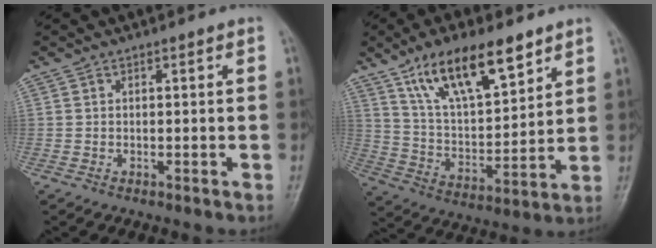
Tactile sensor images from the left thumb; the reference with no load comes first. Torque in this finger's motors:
{"motor_torque": [1.19, 1.13, 1.44, -1.33, 0.25]}